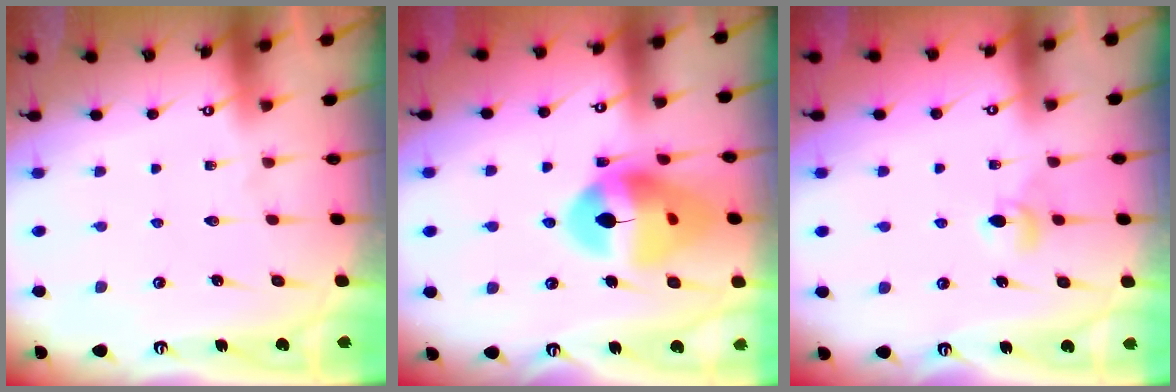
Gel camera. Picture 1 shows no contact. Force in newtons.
{"total": 16.7, "press": 16.6, "slide": 2.3}
{"total": 5.0, "press": 5.0, "slide": 0.6}